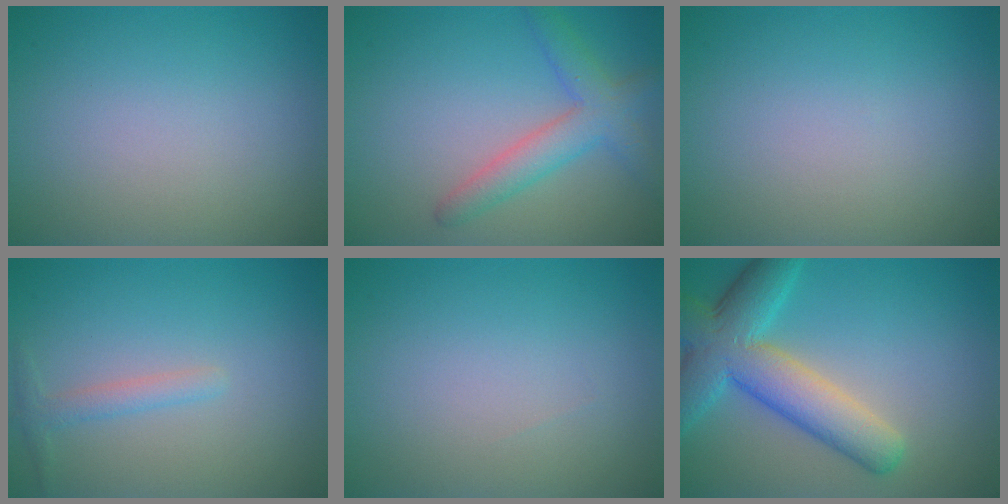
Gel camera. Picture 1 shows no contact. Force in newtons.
{"total": 3.9, "press": 3.9, "slide": 0.2}
{"total": 0.0}
{"total": 1.5, "press": 1.5, "slide": 0.0}
{"total": 0.0}
{"total": 7.8, "press": 7.8, "slide": 0.3}